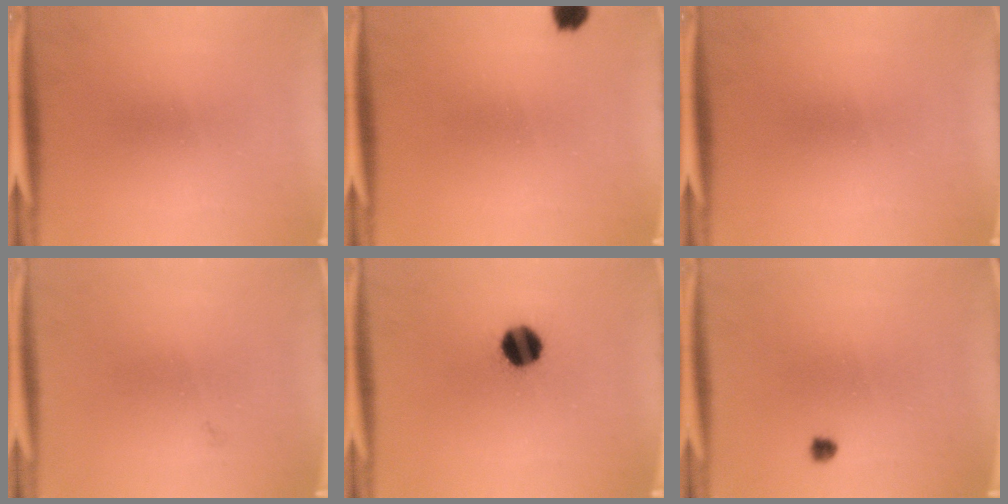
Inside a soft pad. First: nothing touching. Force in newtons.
{"total": 2.7}
{"total": 0.0}
{"total": 0.7}
{"total": 9.0}
{"total": 1.2}